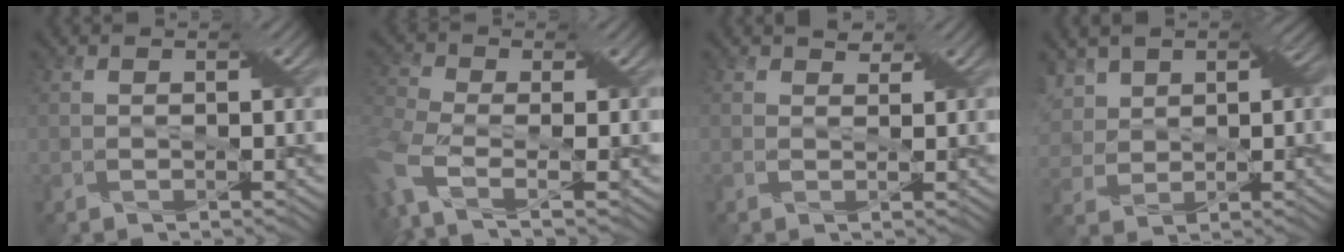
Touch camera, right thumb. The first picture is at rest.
{"total": 9.4, "force": [-3.1, 4.6, 7.6], "torque": [-0.213, -0.017, -0.069]}
{"total": 1.9, "force": [1.2, 1.1, 0.9], "torque": [-0.020, 0.001, 0.019]}
{"total": 6.9, "force": [2.8, 4.9, 4.0], "torque": [-0.108, 0.014, 0.047]}